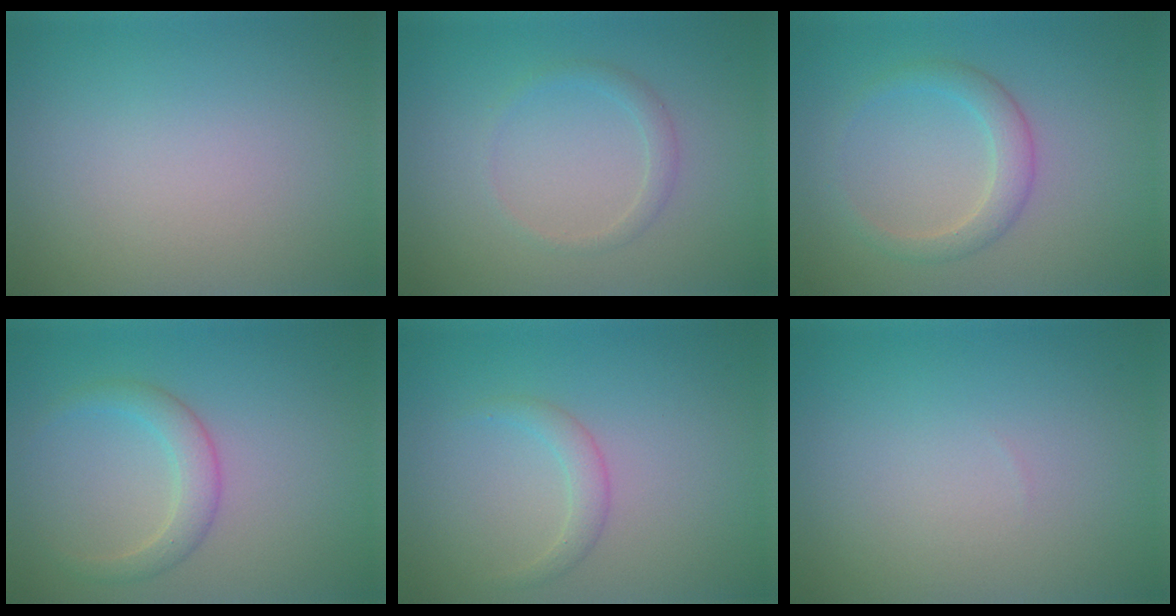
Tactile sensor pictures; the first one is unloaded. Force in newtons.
{"total": 1.3, "press": 1.3, "slide": 0.1}
{"total": 2.4, "press": 2.4, "slide": 0.1}
{"total": 2.5, "press": 2.5, "slide": 0.2}
{"total": 1.5, "press": 1.5, "slide": 0.1}
{"total": 0.0}